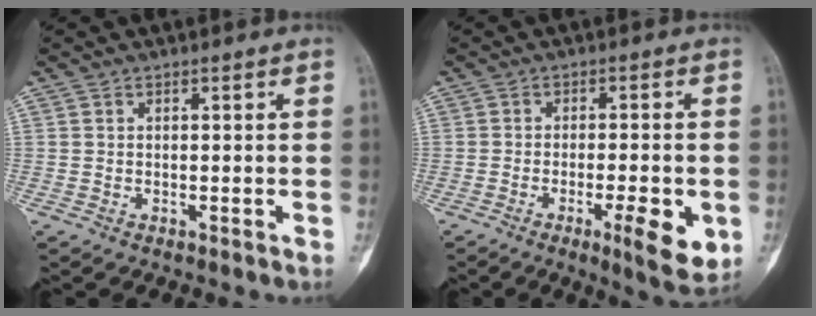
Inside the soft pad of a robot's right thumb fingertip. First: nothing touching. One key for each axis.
{"total": 8.8, "fx": -2.9, "fy": 2.1, "fz": 8.0, "tx": -0.112, "ty": -0.005, "tz": -0.038}